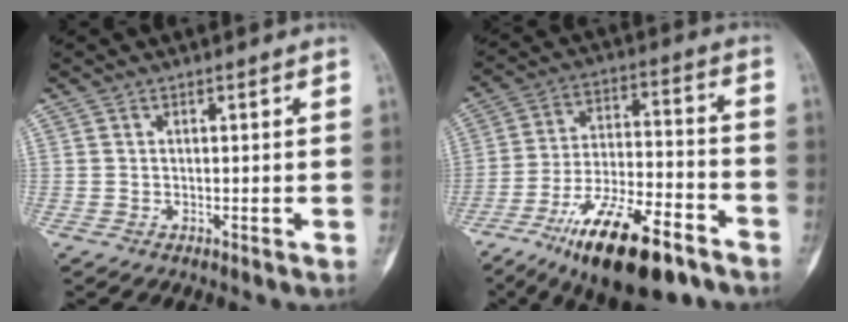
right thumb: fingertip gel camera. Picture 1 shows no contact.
{"total": 20.2, "force": [-12.5, 6.9, 14.3], "torque": [-0.249, 0.064, -0.212]}